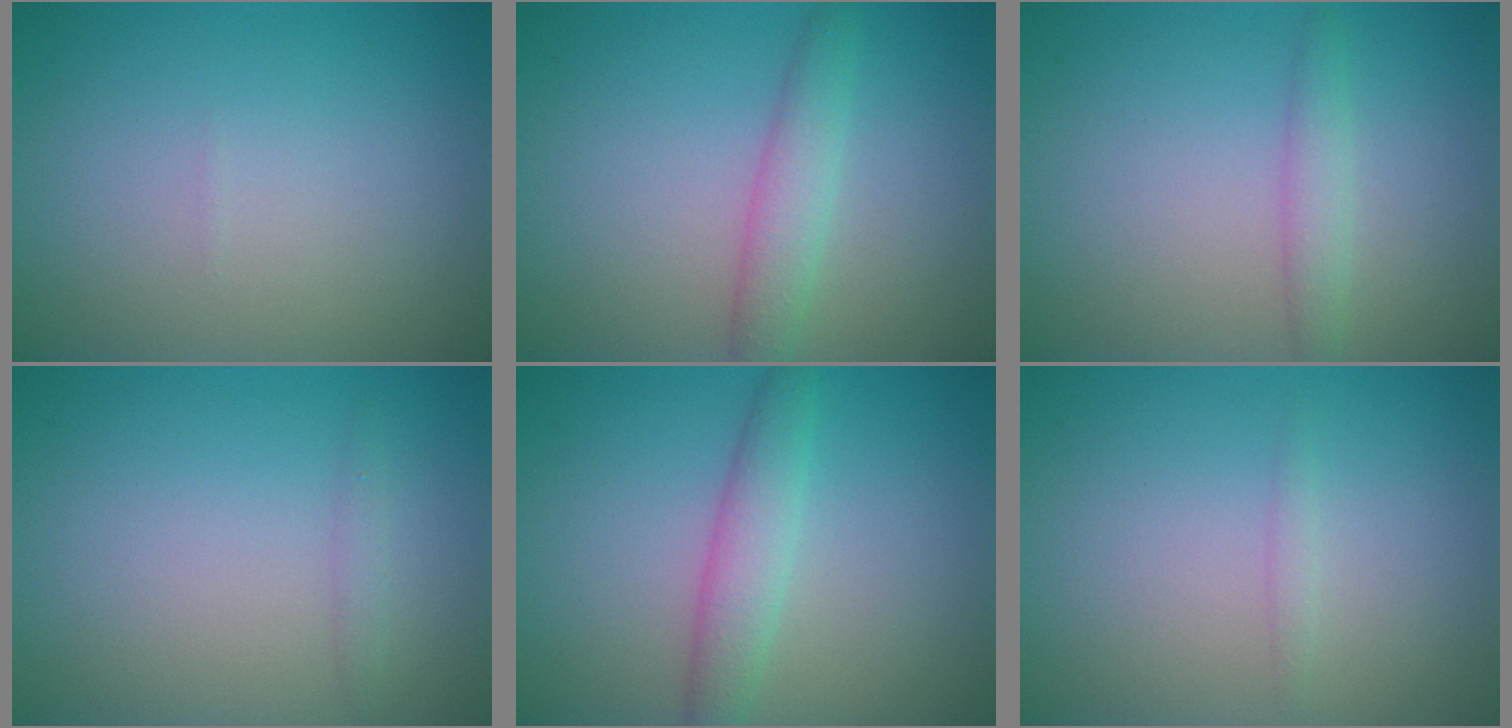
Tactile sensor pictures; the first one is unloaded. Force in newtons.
{"total": 2.7, "press": 2.7, "slide": 0.0}
{"total": 1.7, "press": 1.7, "slide": 0.1}
{"total": 0.8, "press": 0.8, "slide": 0.0}
{"total": 2.9, "press": 2.9, "slide": 0.2}
{"total": 0.7, "press": 0.7, "slide": 0.0}